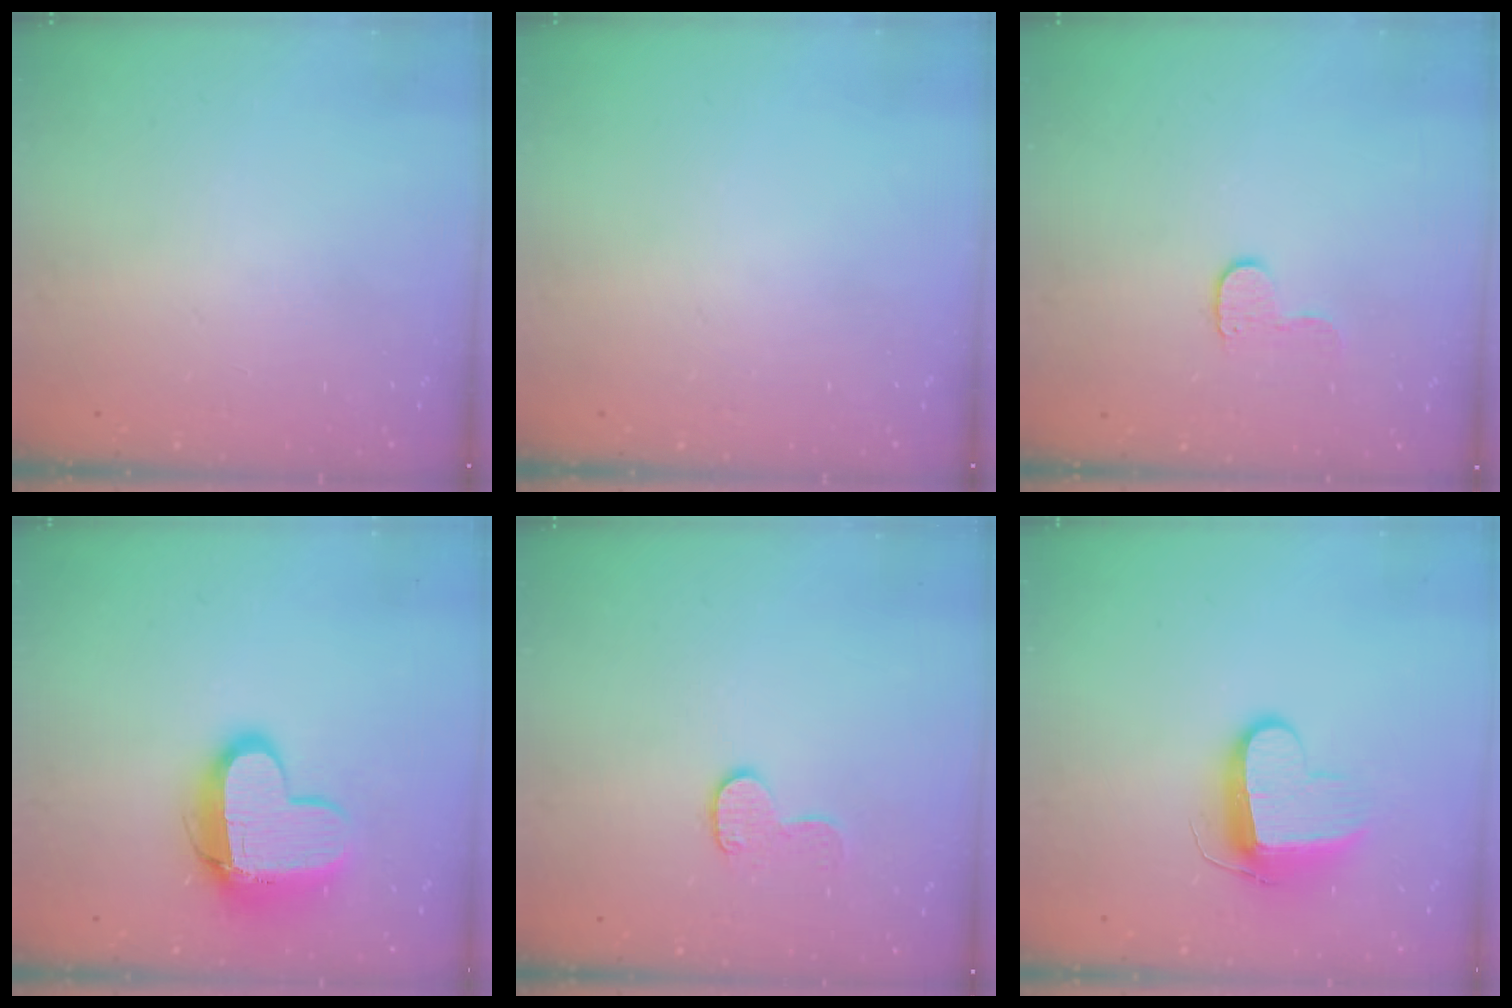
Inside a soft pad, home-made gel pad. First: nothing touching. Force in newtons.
{"total": 0.0}
{"total": 5.1, "press": 5.0, "slide": 0.5}
{"total": 12.9, "press": 12.9, "slide": 1.1}
{"total": 8.0, "press": 8.0, "slide": 0.2}
{"total": 9.6, "press": 9.6, "slide": 0.6}